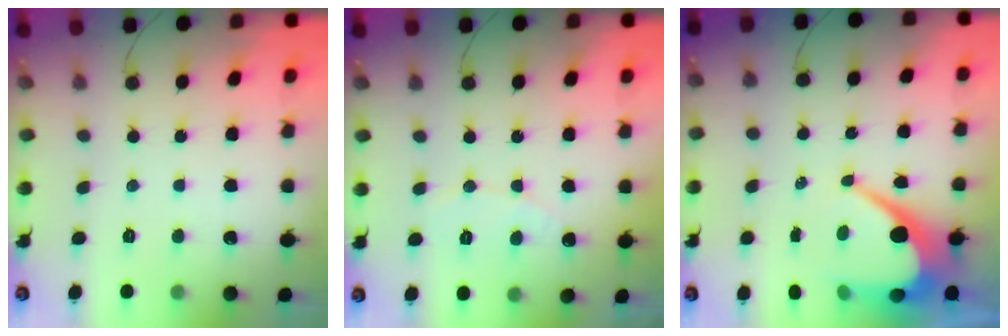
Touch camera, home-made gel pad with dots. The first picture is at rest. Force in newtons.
{"total": 5.1, "press": 5.1, "slide": 0.4}
{"total": 11.5, "press": 11.4, "slide": 0.8}